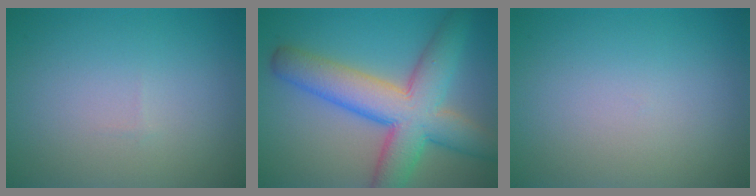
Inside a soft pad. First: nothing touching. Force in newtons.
{"total": 9.4, "press": 9.4, "slide": 0.2}
{"total": 0.0}